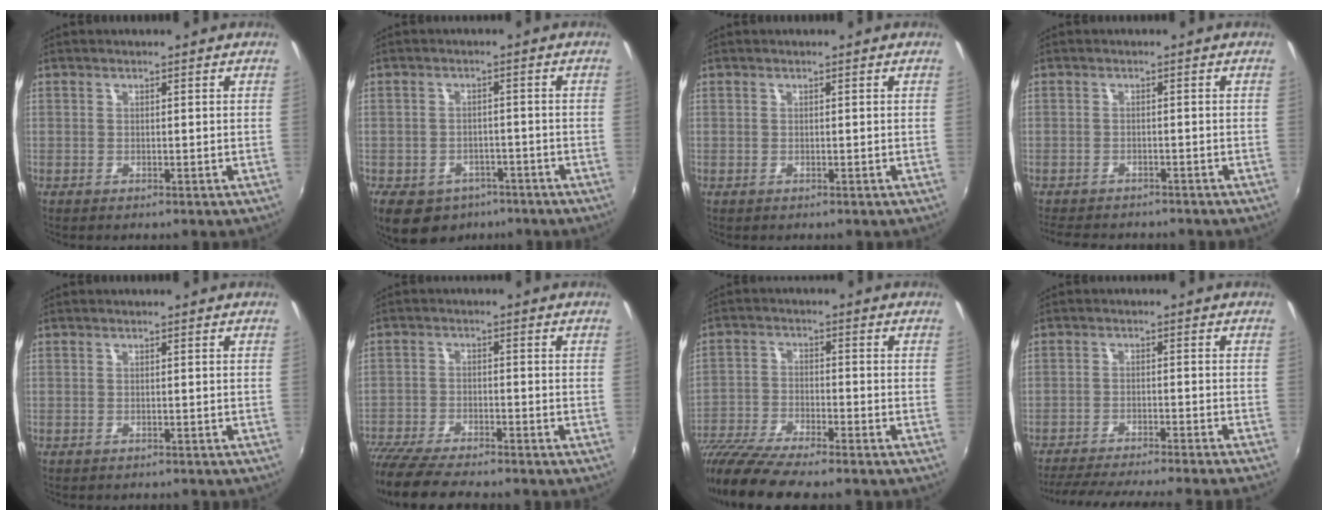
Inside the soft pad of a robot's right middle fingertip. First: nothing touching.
{"total": 12.4, "force": [-7.6, 8.3, 5.2], "torque": [-0.134, -0.011, -0.106]}
{"total": 0.0}
{"total": 7.4, "force": [-6.7, 2.0, 2.5], "torque": [-0.067, -0.016, -0.104]}
{"total": 1.7, "force": [-1.6, 0.5, 0.4], "torque": [-0.014, -0.010, -0.021]}
{"total": 11.6, "force": [-10.2, 1.8, 5.2], "torque": [-0.130, -0.040, -0.182]}
{"total": 12.9, "force": [-11.0, 1.2, 6.6], "torque": [-0.153, -0.034, -0.208]}
{"total": 15.2, "force": [-13.7, -0.6, 6.5], "torque": [-0.135, -0.013, -0.204]}